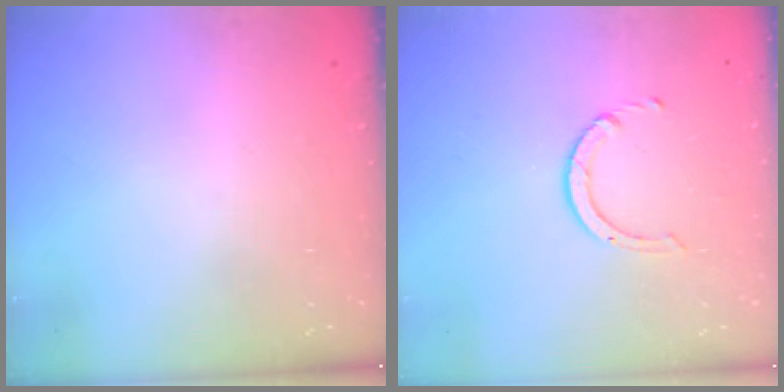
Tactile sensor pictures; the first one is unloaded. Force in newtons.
{"total": 2.5, "press": 2.5, "slide": 0.2}